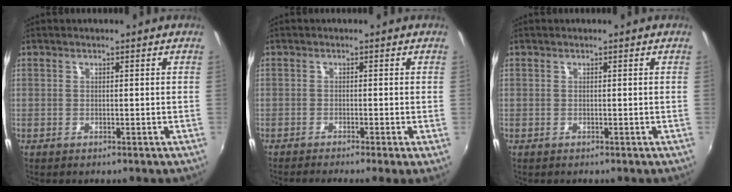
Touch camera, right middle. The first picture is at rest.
{"total": 3.0, "force": [-2.0, -0.6, 2.2], "torque": [-0.045, -0.014, -0.038]}
{"total": 0.0}